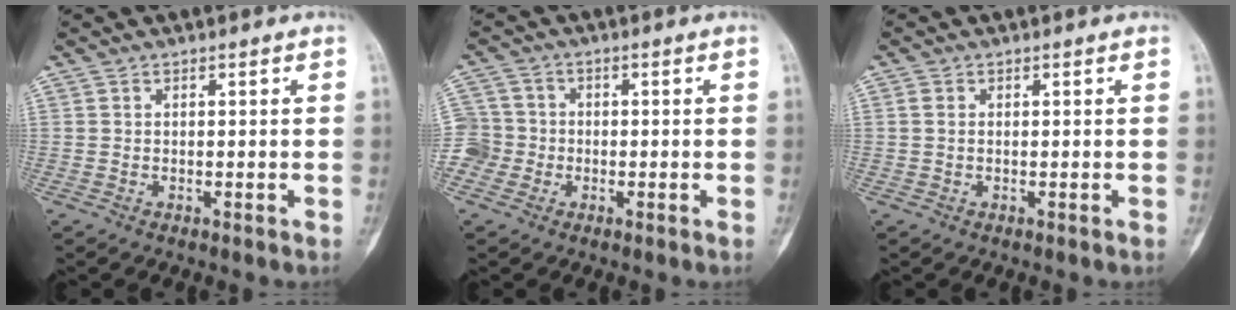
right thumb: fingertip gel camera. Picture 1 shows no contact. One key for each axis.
{"total": 5.9, "fx": -1.6, "fy": 5.7, "fz": 0.7, "tx": 0.000, "ty": 0.015, "tz": -0.035}
{"total": 1.2, "fx": 0.2, "fy": 0.8, "fz": 0.8, "tx": -0.020, "ty": 0.000, "tz": 0.003}